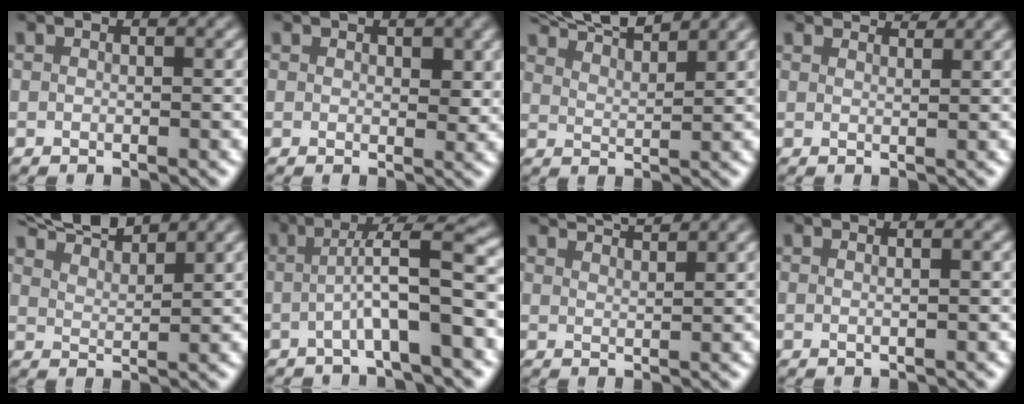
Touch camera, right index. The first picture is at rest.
{"total": 1.0, "force": [0.6, 0.7, 0.4], "torque": [-0.002, -0.013, 0.014]}
{"total": 6.5, "force": [6.0, 1.0, 2.3], "torque": [-0.047, 0.010, 0.099]}
{"total": 2.1, "force": [2.0, -0.3, 0.4], "torque": [0.010, -0.001, 0.033]}
{"total": 5.9, "force": [5.4, 1.0, 2.0], "torque": [-0.045, 0.008, 0.090]}
{"total": 5.9, "force": [-0.7, 0.9, 5.8], "torque": [-0.073, 0.014, -0.010]}
{"total": 4.8, "force": [4.4, 0.6, 1.6], "torque": [-0.025, 0.007, 0.074]}
{"total": 0.9, "force": [0.1, -0.4, 0.8], "torque": [-0.010, 0.003, 0.002]}